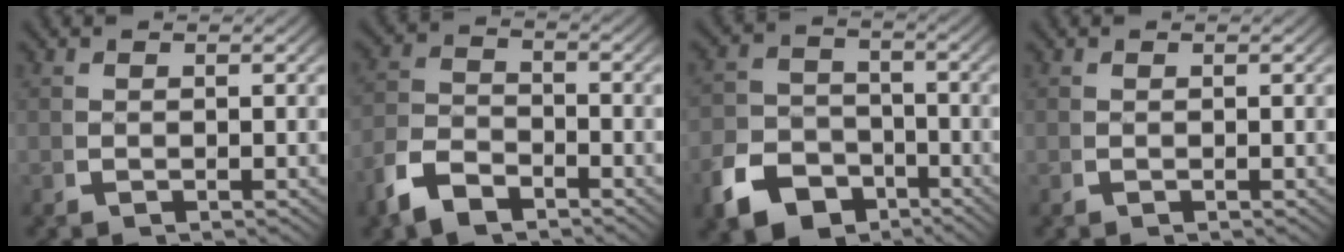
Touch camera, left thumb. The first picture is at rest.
{"total": 4.2, "force": [-2.8, 2.4, 2.1], "torque": [-0.046, -0.013, -0.047]}
{"total": 10.7, "force": [-5.8, 8.1, 3.8], "torque": [-0.055, -0.040, -0.092]}
{"total": 0.0}